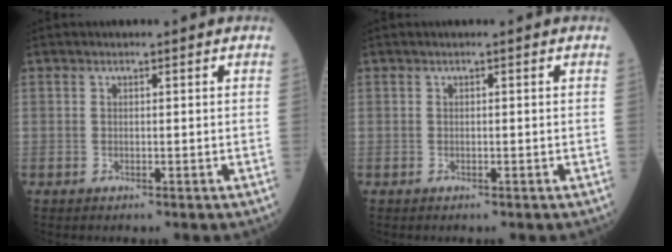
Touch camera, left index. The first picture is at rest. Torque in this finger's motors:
{"motor_torque": [-0.02, 0.02, 0.00, 0.00]}